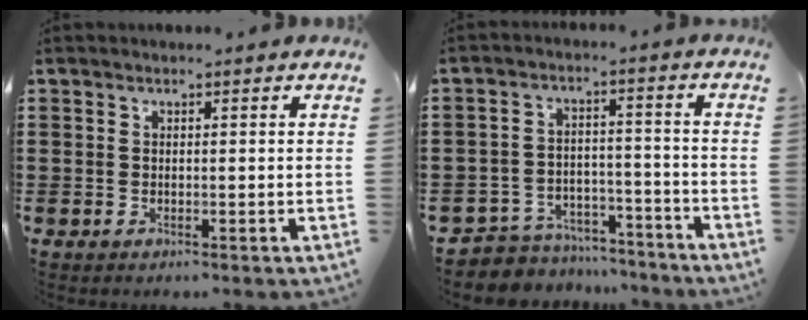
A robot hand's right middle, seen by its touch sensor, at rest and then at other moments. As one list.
[{"total": 5.3, "force": [-5.2, 1.0, -0.1], "torque": [-0.004, 0.013, -0.107]}]